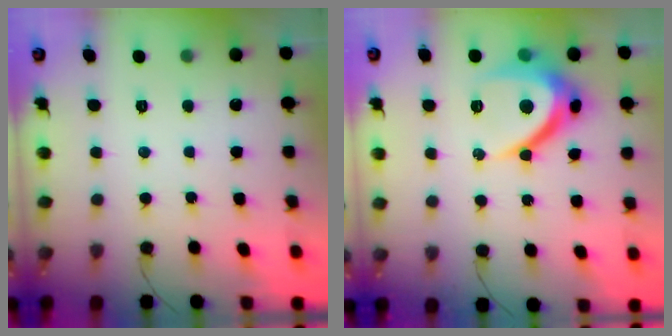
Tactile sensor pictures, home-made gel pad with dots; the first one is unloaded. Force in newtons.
{"total": 11.4, "press": 11.4, "slide": 0.7}